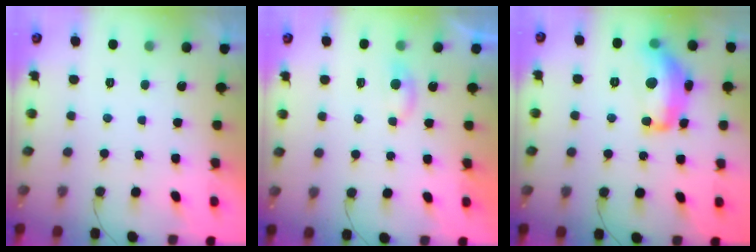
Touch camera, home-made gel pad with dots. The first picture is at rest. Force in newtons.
{"total": 3.3, "press": 3.2, "slide": 0.5}
{"total": 15.3, "press": 15.3, "slide": 0.8}